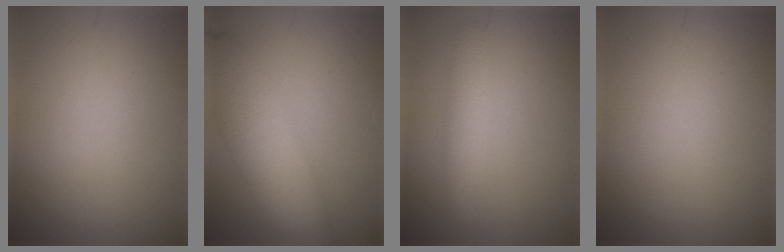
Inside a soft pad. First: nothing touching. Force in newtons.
{"total": 8.3, "press": 8.3, "slide": 0.2}
{"total": 2.4, "press": 2.4, "slide": 0.0}
{"total": 0.0}